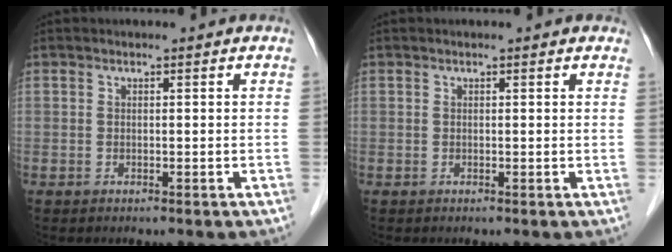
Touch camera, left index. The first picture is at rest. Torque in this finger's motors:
{"motor_torque": [1.01, -1.13, 0.24, 0.03]}